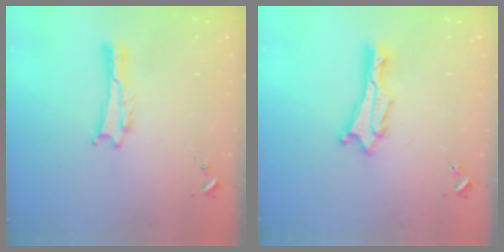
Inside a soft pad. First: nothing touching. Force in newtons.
{"total": 2.4, "press": 2.4, "slide": 0.3}